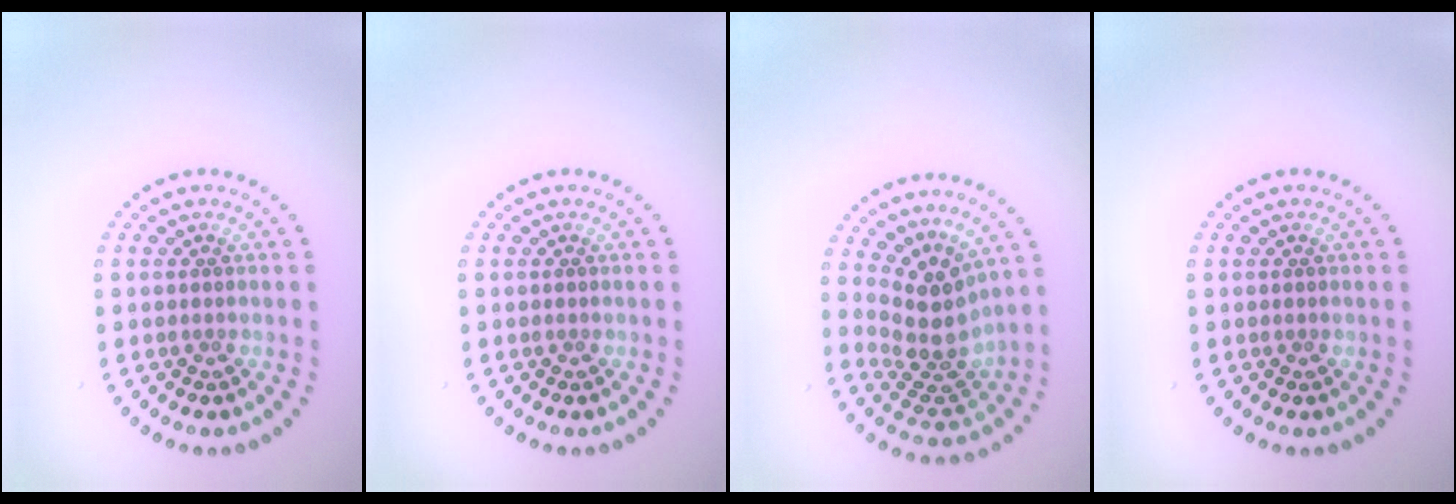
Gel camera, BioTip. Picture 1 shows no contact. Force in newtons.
{"total": 0.0}
{"total": 4.4, "press": 3.2, "slide": 3.0}
{"total": 0.0}